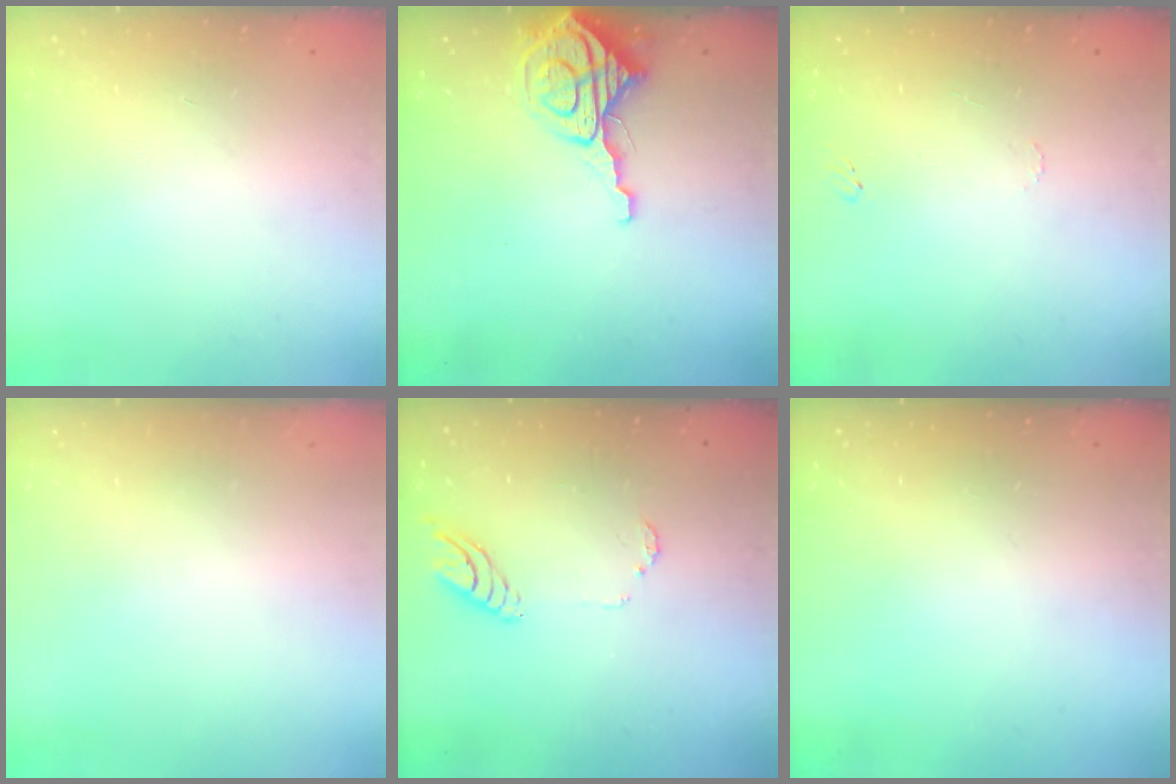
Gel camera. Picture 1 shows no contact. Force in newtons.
{"total": 8.5, "press": 8.5, "slide": 0.9}
{"total": 4.9, "press": 4.9, "slide": 0.5}
{"total": 0.0}
{"total": 7.5, "press": 7.4, "slide": 0.6}
{"total": 0.0}